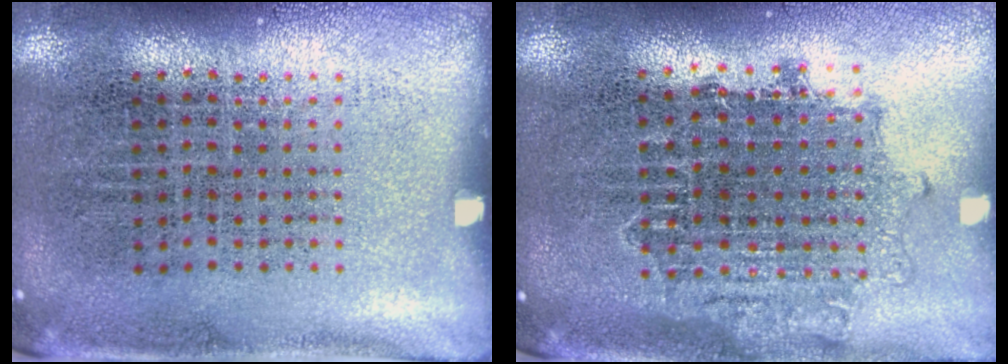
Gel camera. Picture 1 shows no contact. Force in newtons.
{"total": 1.5, "press": 1.2, "slide": 0.8}